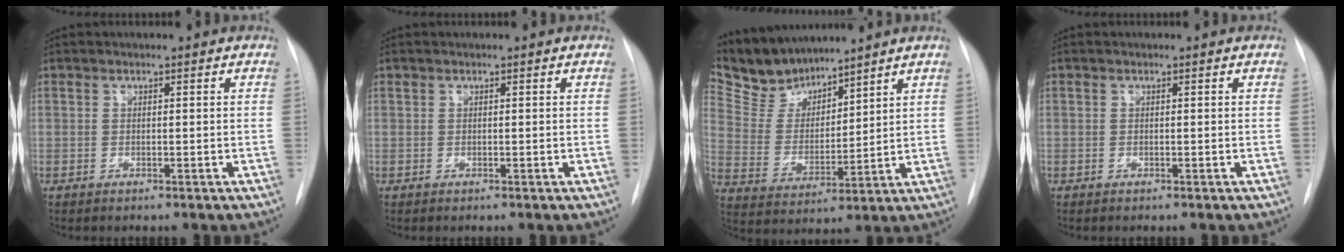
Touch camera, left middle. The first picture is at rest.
{"total": 0.0}
{"total": 9.6, "force": [9.1, 2.8, 1.5], "torque": [-0.042, 0.011, 0.190]}
{"total": 0.0}